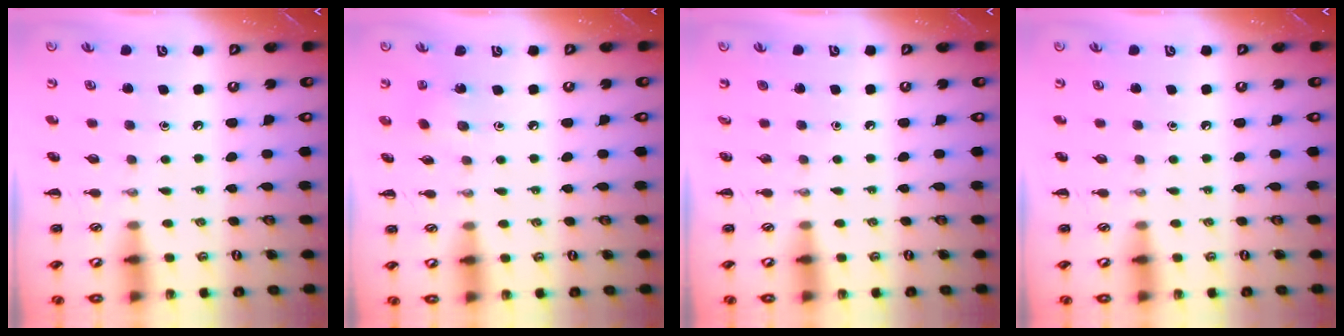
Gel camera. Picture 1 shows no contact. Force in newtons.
{"total": 2.9, "press": 2.8, "slide": 0.9}
{"total": 0.0}
{"total": 0.0}